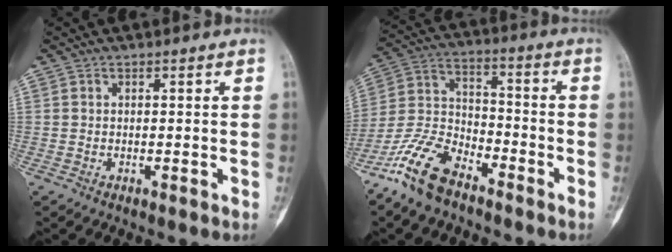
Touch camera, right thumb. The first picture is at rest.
{"total": 13.1, "force": [-9.3, 5.8, 7.0], "torque": [-0.145, 0.052, -0.191]}